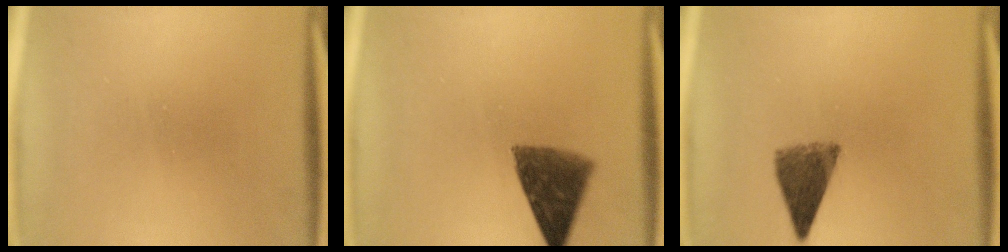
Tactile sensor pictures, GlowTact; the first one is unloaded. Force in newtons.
{"total": 9.2}
{"total": 6.0}